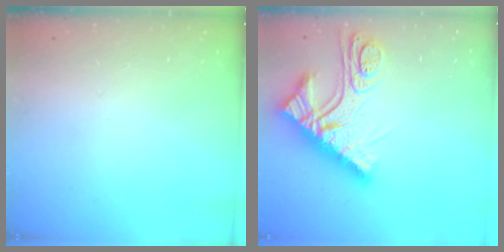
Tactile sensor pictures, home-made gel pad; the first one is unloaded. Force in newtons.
{"total": 15.8, "press": 15.8, "slide": 0.6}